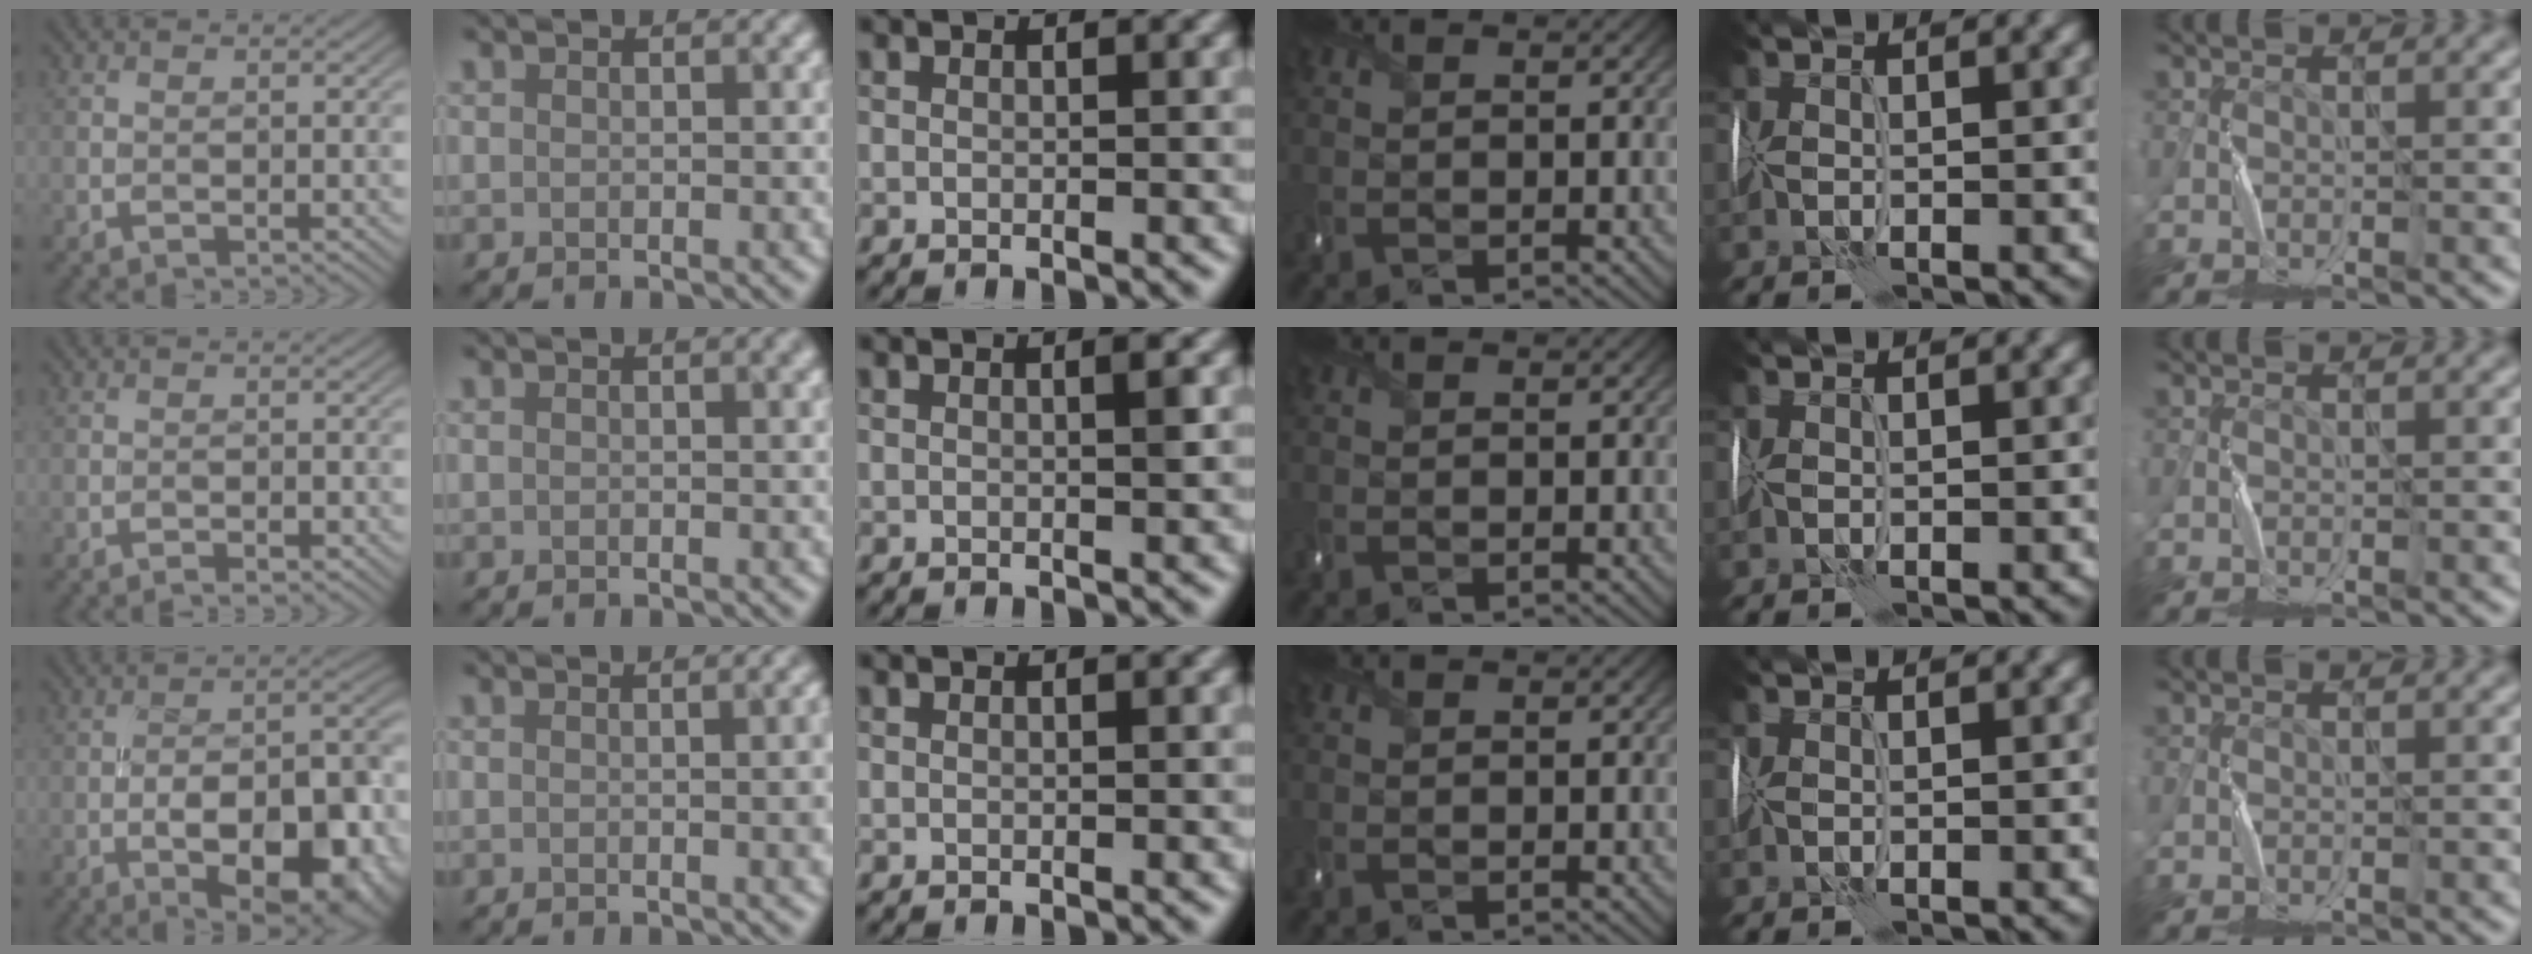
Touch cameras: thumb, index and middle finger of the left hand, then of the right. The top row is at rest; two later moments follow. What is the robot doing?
{"motion": "wrap", "object": "sponge"}